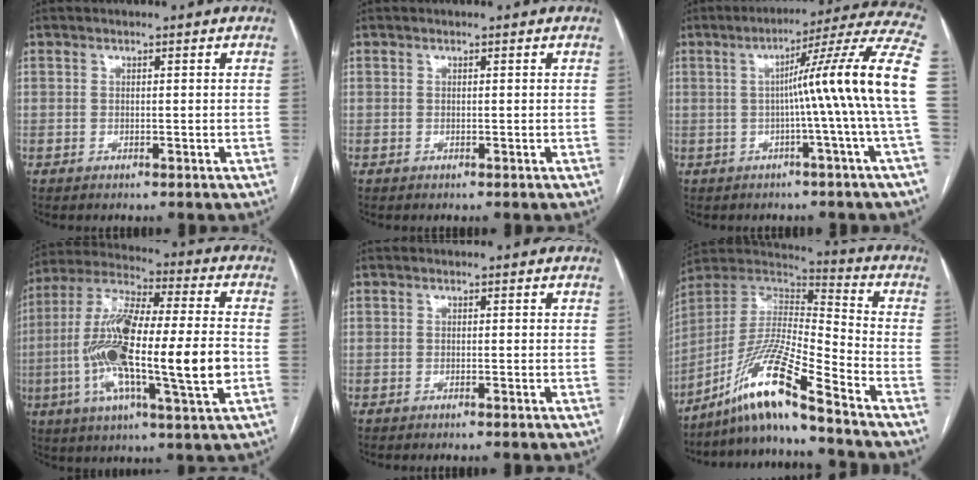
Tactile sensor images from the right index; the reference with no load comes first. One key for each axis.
{"total": 0.0}
{"total": 15.0, "fx": -0.8, "fy": -2.7, "fz": 14.7, "tx": -0.180, "ty": 0.020, "tz": -0.020}
{"total": 21.1, "fx": -3.5, "fy": 2.6, "fz": 20.6, "tx": -0.386, "ty": 0.000, "tz": -0.064}
{"total": 0.7, "fx": -0.6, "fy": -0.2, "fz": 0.4, "tx": -0.008, "ty": 0.002, "tz": -0.011}
{"total": 14.6, "fx": -10.7, "fy": -0.9, "fz": 9.9, "tx": -0.196, "ty": 0.003, "tz": -0.199}